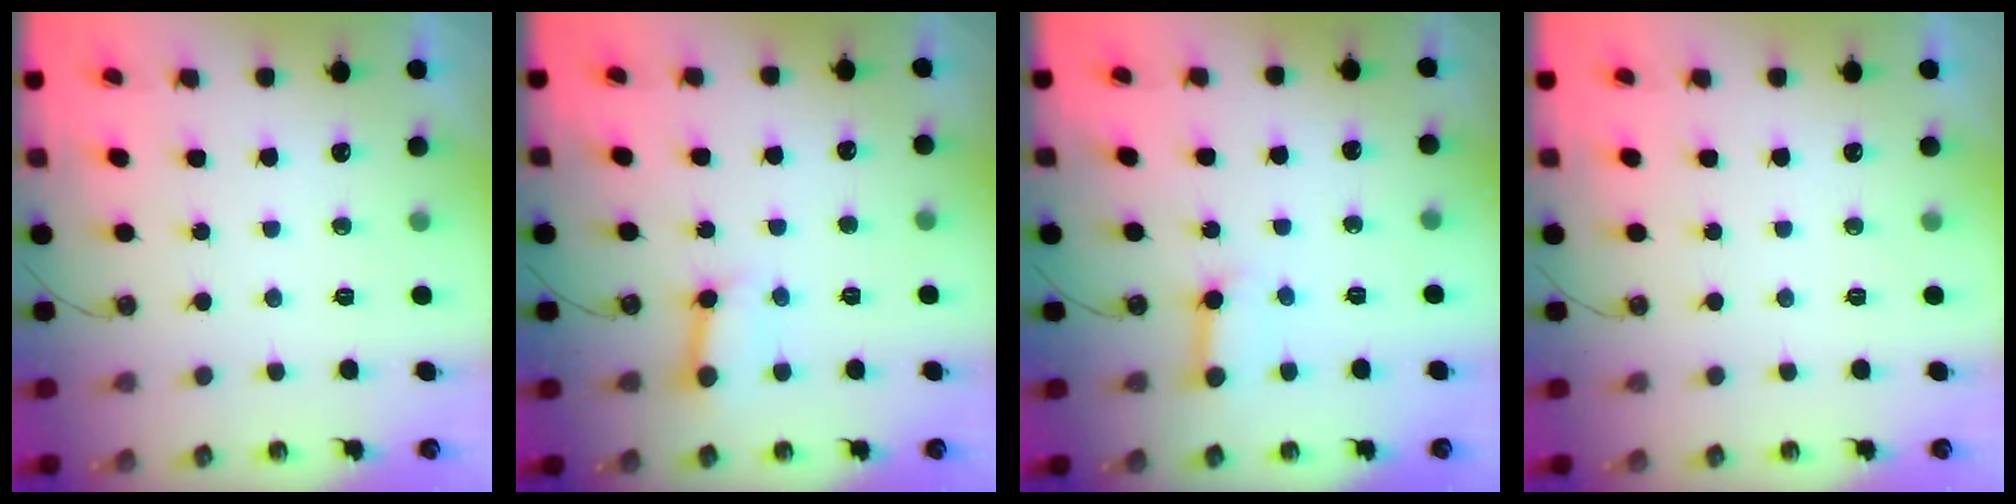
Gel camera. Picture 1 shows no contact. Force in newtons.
{"total": 6.6, "press": 6.6, "slide": 0.2}
{"total": 5.4, "press": 5.4, "slide": 0.6}
{"total": 0.0}